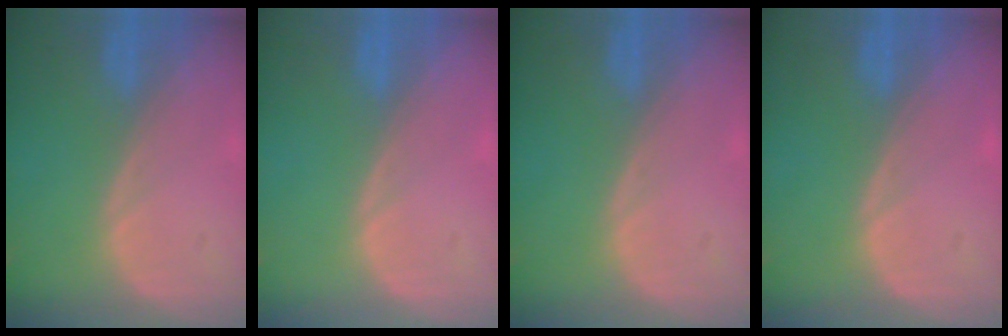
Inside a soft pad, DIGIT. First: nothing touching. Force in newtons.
{"total": 0.0}
{"total": 0.0}
{"total": 0.0}